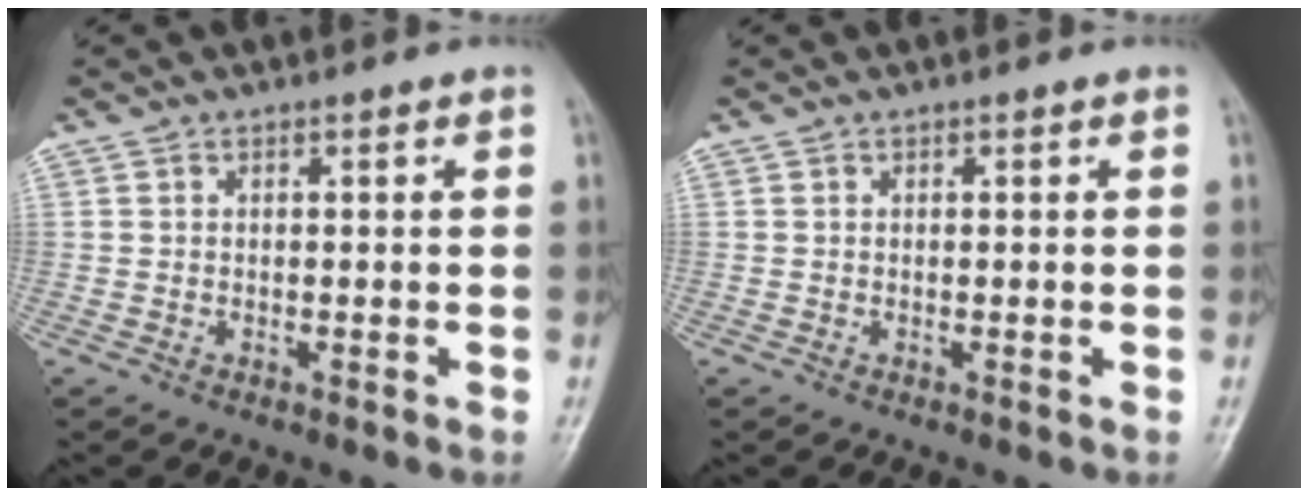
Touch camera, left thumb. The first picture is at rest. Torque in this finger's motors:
{"motor_torque": [0.04, 0.04, -0.01, -0.01, 0.00]}